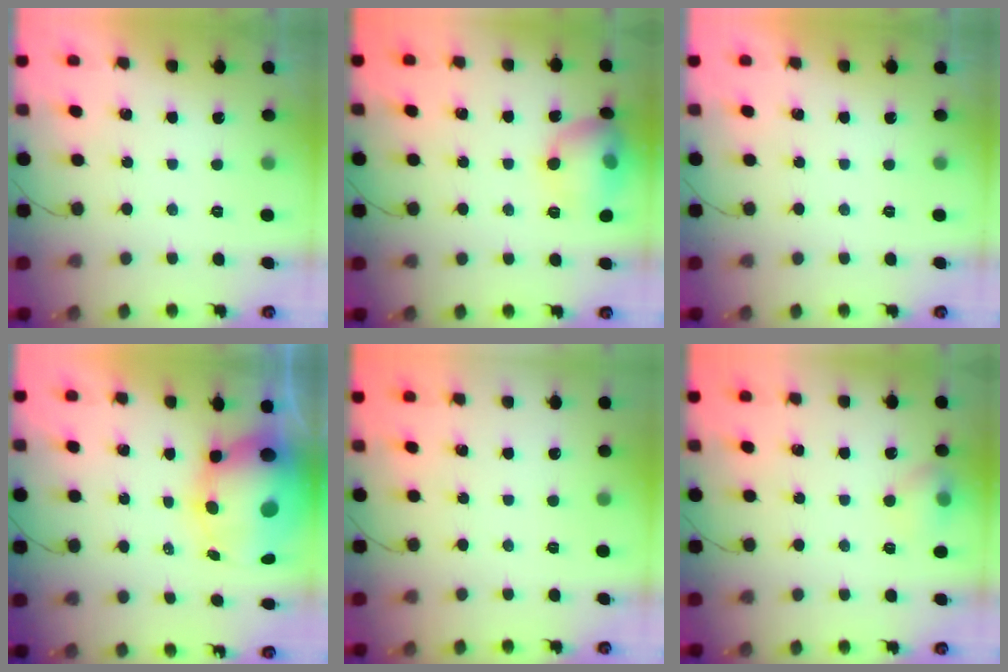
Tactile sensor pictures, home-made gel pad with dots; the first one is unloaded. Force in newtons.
{"total": 15.6, "press": 13.8, "slide": 7.4}
{"total": 0.0}
{"total": 13.1, "press": 12.8, "slide": 2.9}
{"total": 0.0}
{"total": 6.8, "press": 6.7, "slide": 1.2}